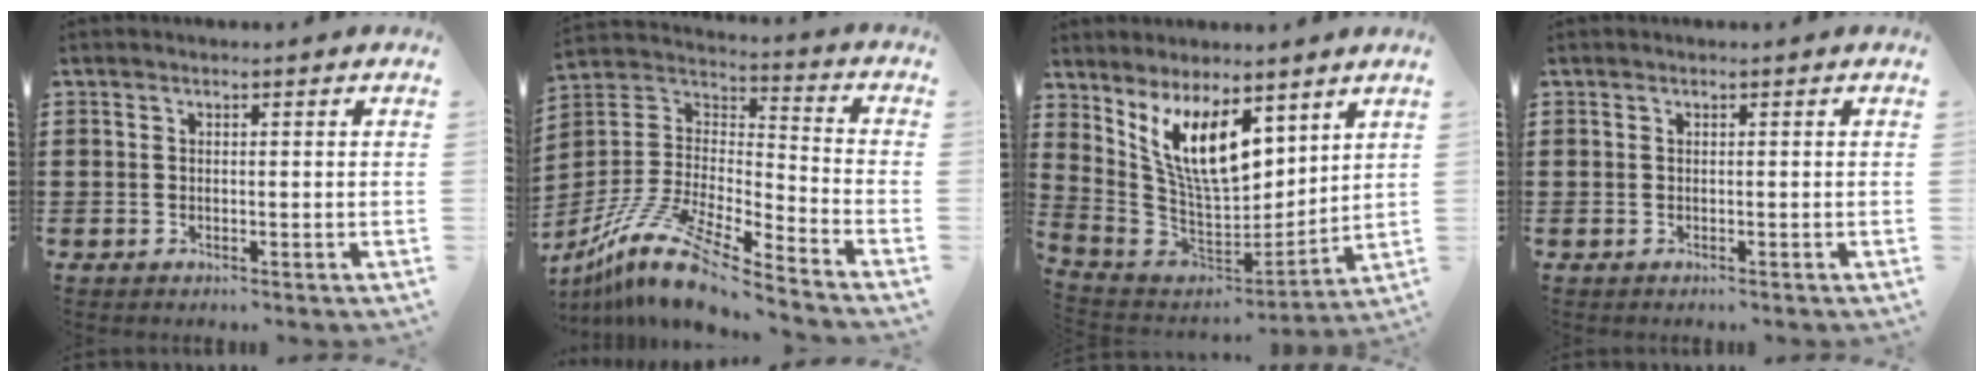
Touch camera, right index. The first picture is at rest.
{"total": 13.1, "force": [-10.4, 2.3, 7.6], "torque": [-0.167, 0.016, -0.207]}
{"total": 12.1, "force": [6.1, 5.1, 9.1], "torque": [-0.198, -0.023, 0.117]}
{"total": 0.0}